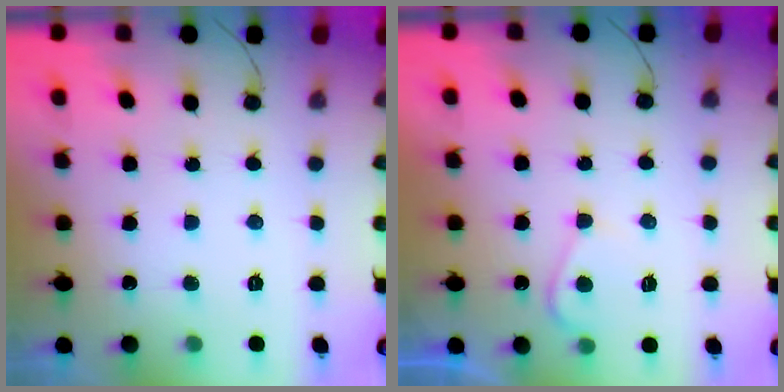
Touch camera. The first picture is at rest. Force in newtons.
{"total": 3.9, "press": 3.8, "slide": 0.5}